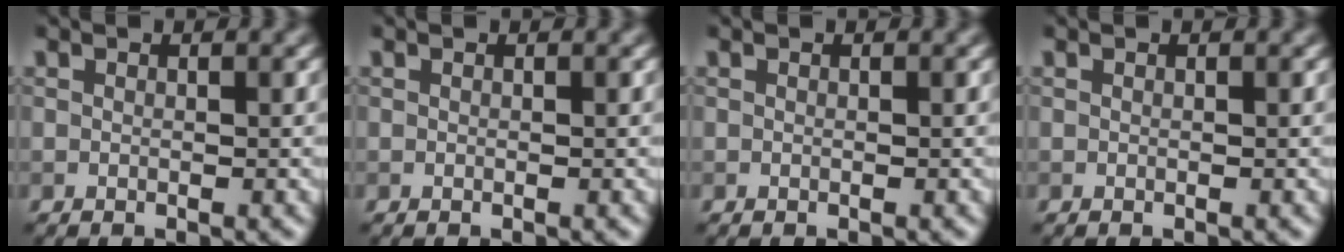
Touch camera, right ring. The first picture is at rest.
{"total": 0.0}
{"total": 0.0}
{"total": 0.0}